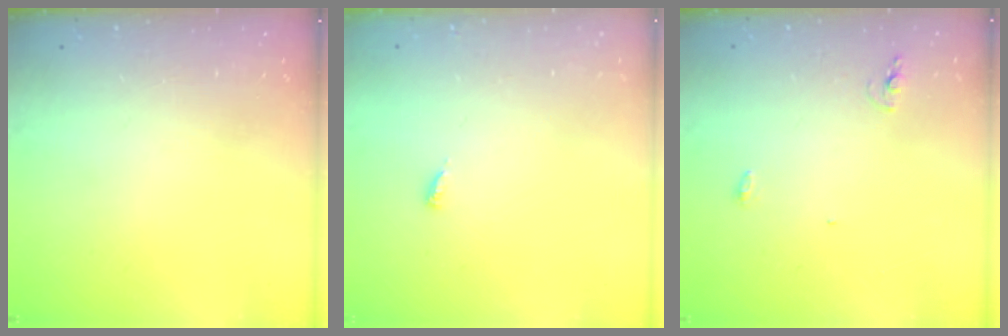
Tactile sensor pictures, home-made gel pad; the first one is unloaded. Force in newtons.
{"total": 2.9, "press": 2.9, "slide": 0.2}
{"total": 7.7, "press": 4.3, "slide": 6.3}